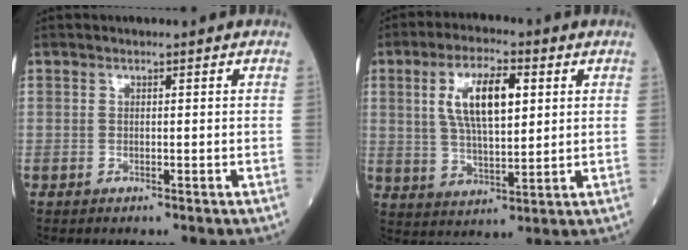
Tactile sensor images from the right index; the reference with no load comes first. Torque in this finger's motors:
{"motor_torque": [1.43, 0.52, 0.69, 0.17]}